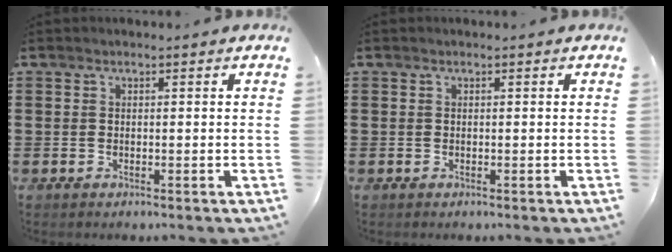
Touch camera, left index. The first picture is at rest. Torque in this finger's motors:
{"motor_torque": [-0.01, -0.01, 0.00, 0.00]}